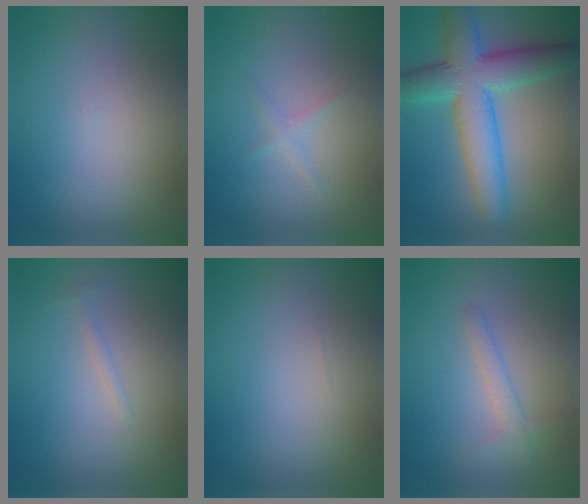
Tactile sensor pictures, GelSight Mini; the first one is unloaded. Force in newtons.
{"total": 0.9, "press": 0.9, "slide": 0.0}
{"total": 9.0, "press": 9.0, "slide": 0.2}
{"total": 0.6, "press": 0.6, "slide": 0.0}
{"total": 0.0}
{"total": 1.7, "press": 1.7, "slide": 0.1}